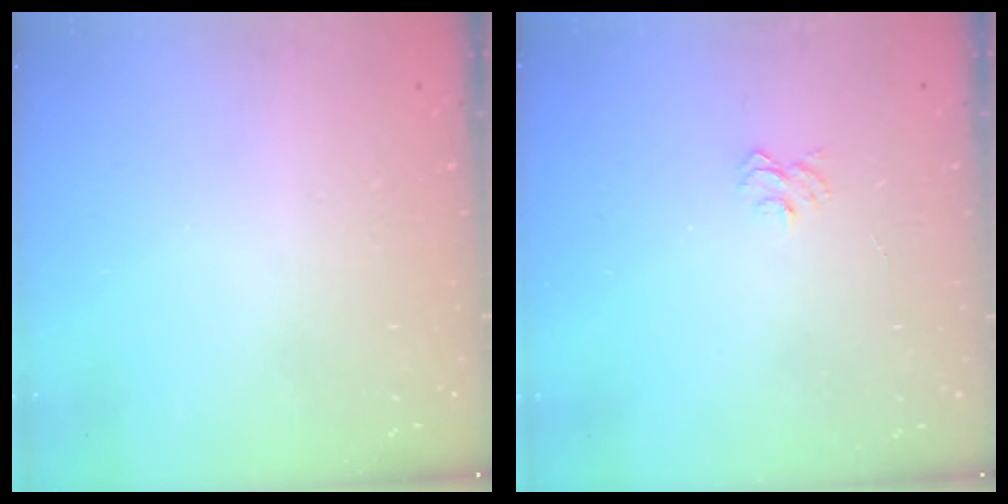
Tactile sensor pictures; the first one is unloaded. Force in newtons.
{"total": 3.9, "press": 3.8, "slide": 0.3}